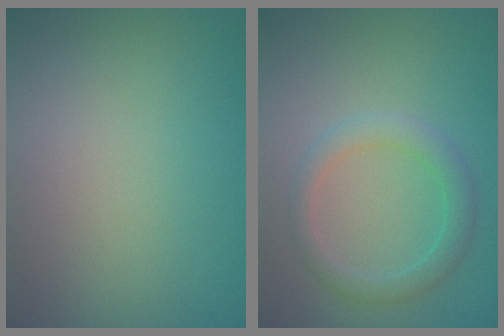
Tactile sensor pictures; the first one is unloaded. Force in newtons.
{"total": 2.6, "press": 2.6, "slide": 0.4}